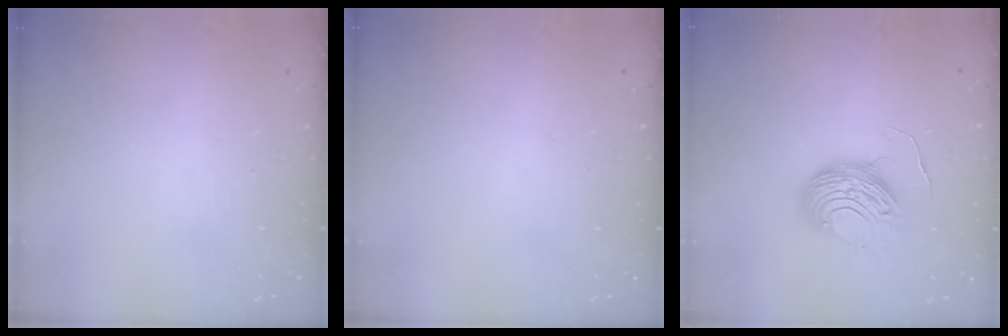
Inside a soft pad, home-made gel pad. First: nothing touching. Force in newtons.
{"total": 0.0}
{"total": 10.0, "press": 10.0, "slide": 0.9}